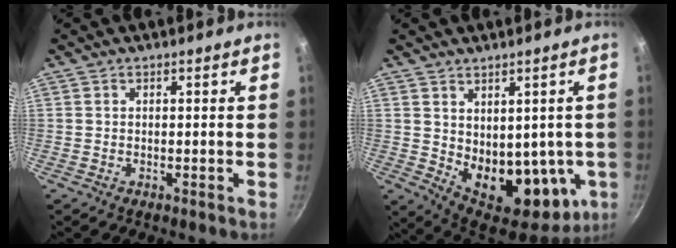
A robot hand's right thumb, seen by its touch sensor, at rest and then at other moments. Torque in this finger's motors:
{"motor_torque": [-0.46, 1.10, 0.30, -0.11, 0.11]}